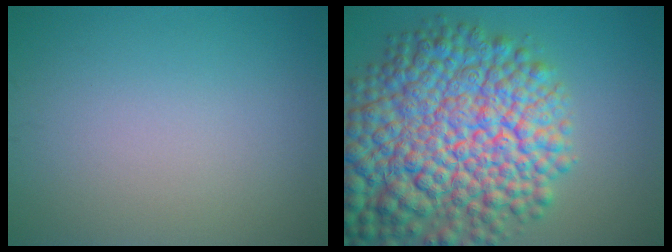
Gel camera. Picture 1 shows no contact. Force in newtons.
{"total": 15.2, "press": 15.2, "slide": 0.5}